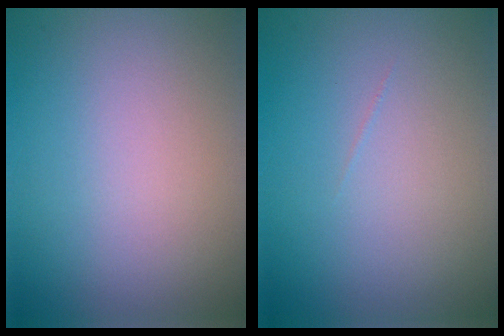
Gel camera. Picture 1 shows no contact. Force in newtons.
{"total": 0.0}